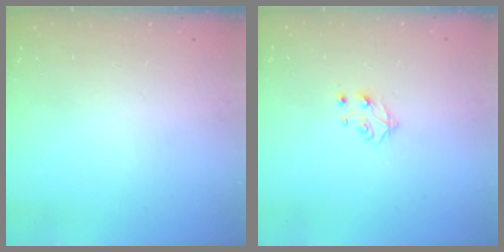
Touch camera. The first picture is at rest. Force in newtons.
{"total": 5.3, "press": 5.3, "slide": 0.3}